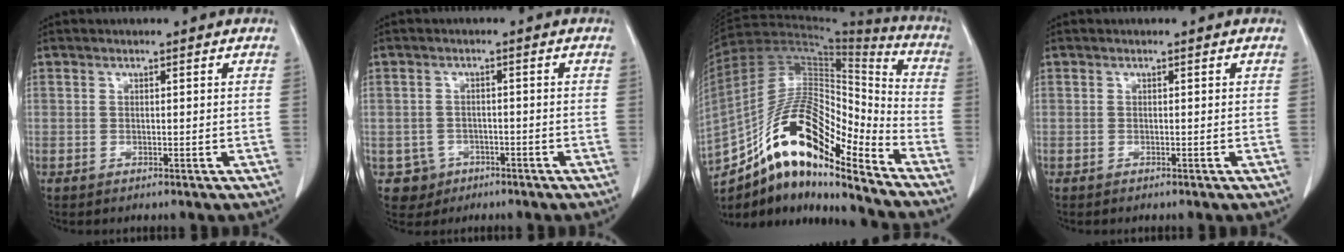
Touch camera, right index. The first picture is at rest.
{"total": 4.0, "force": [-1.7, 3.6, -0.2], "torque": [0.007, 0.013, -0.024]}
{"total": 19.6, "force": [-12.5, 5.5, 14.1], "torque": [-0.261, 0.036, -0.215]}
{"total": 0.0}